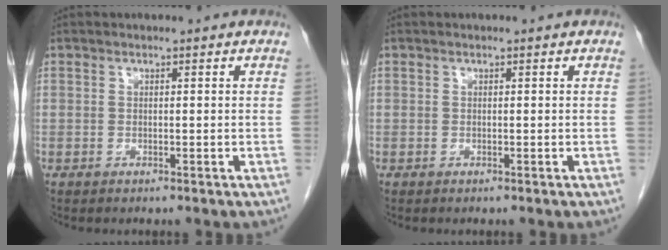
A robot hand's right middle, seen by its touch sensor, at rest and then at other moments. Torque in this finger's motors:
{"motor_torque": [0.00, 0.00, 0.00, -0.01]}